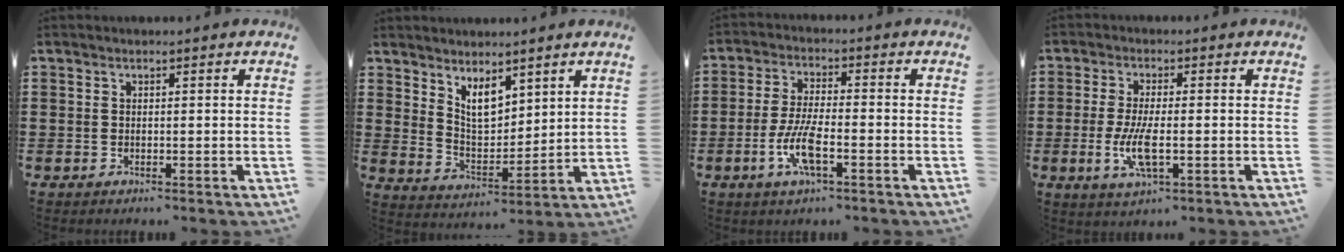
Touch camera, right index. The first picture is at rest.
{"total": 6.2, "force": [4.0, 2.9, 3.6], "torque": [-0.076, -0.011, 0.073]}
{"total": 6.8, "force": [-2.6, 1.8, 6.0], "torque": [-0.132, -0.011, -0.052]}
{"total": 6.4, "force": [-1.6, 1.9, 5.9], "torque": [-0.133, -0.012, -0.034]}